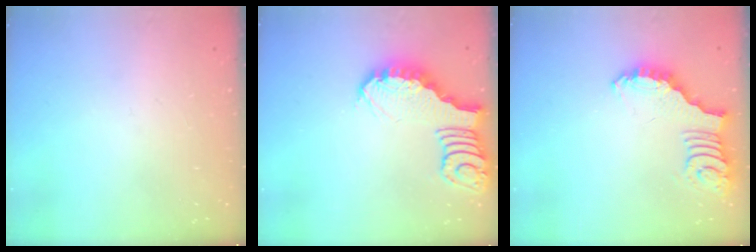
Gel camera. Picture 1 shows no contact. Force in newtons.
{"total": 3.5, "press": 3.5, "slide": 0.3}
{"total": 2.6, "press": 2.6, "slide": 0.5}